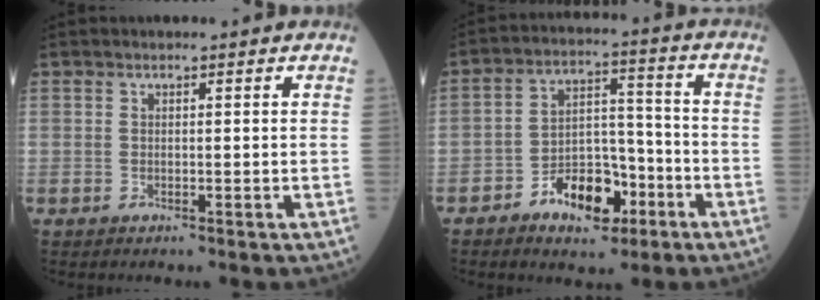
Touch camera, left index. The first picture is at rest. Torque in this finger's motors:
{"motor_torque": [0.14, 0.29, 0.18, 0.04]}